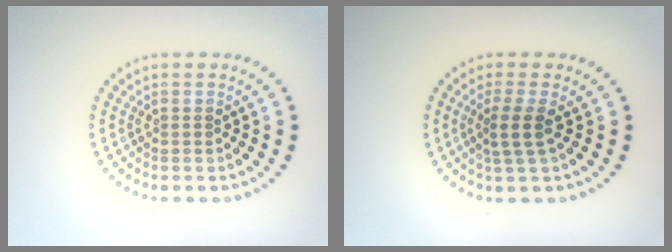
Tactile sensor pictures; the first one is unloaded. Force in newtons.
{"total": 2.2, "press": 1.8, "slide": 1.3}